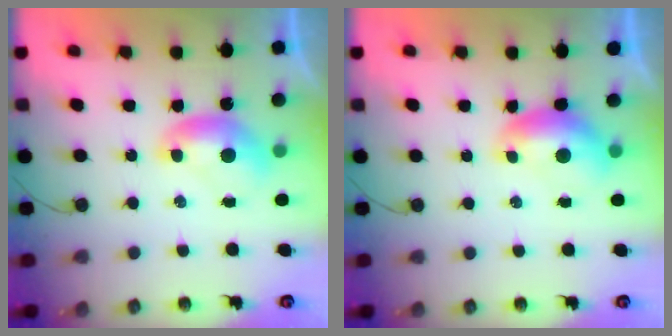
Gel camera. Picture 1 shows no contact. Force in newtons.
{"total": 1.0, "press": 0.7, "slide": 0.7}